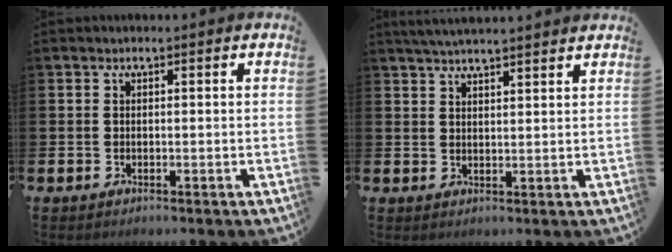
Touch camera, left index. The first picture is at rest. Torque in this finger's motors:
{"motor_torque": [0.28, -0.46, 0.61, 0.13]}